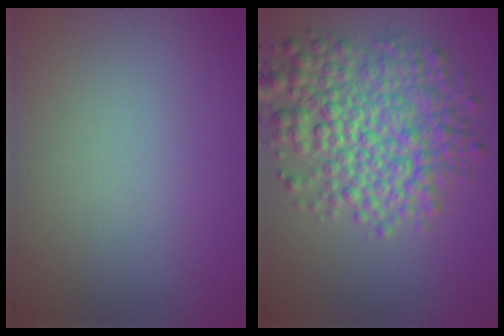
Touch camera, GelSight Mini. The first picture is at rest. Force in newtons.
{"total": 7.8, "press": 7.8, "slide": 0.2}